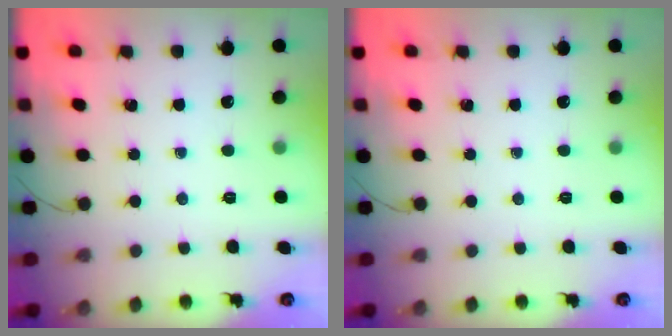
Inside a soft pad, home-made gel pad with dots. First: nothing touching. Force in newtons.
{"total": 0.0}